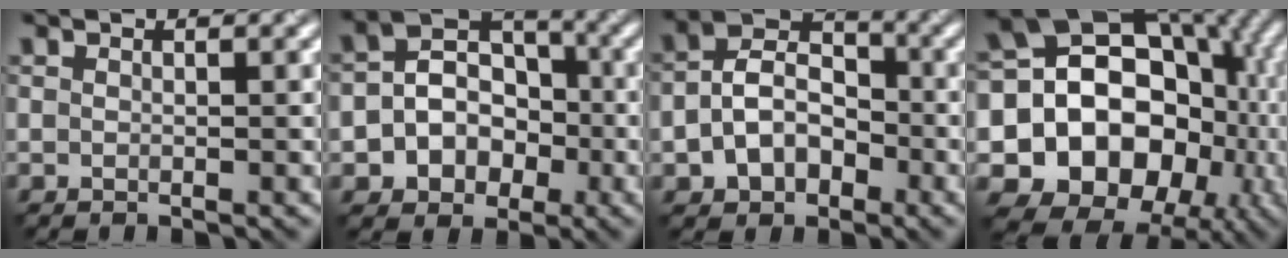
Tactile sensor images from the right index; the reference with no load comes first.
{"total": 5.1, "force": [-1.1, 4.4, 2.5], "torque": [-0.026, 0.017, -0.033]}
{"total": 5.3, "force": [-1.5, 4.0, 3.2], "torque": [-0.059, 0.014, -0.036]}
{"total": 20.2, "force": [-1.0, 17.0, 10.8], "torque": [-0.164, 0.015, -0.031]}